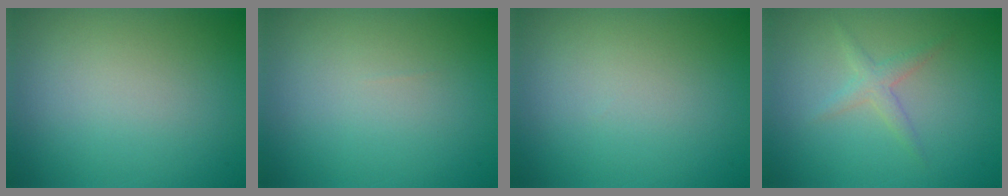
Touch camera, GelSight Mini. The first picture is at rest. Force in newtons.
{"total": 0.0}
{"total": 0.0}
{"total": 1.6, "press": 1.6, "slide": 0.1}